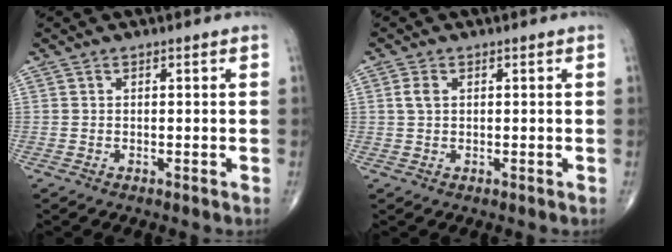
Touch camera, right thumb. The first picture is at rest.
{"total": 2.2, "force": [0.5, 1.4, 1.6], "torque": [-0.035, 0.004, 0.010]}